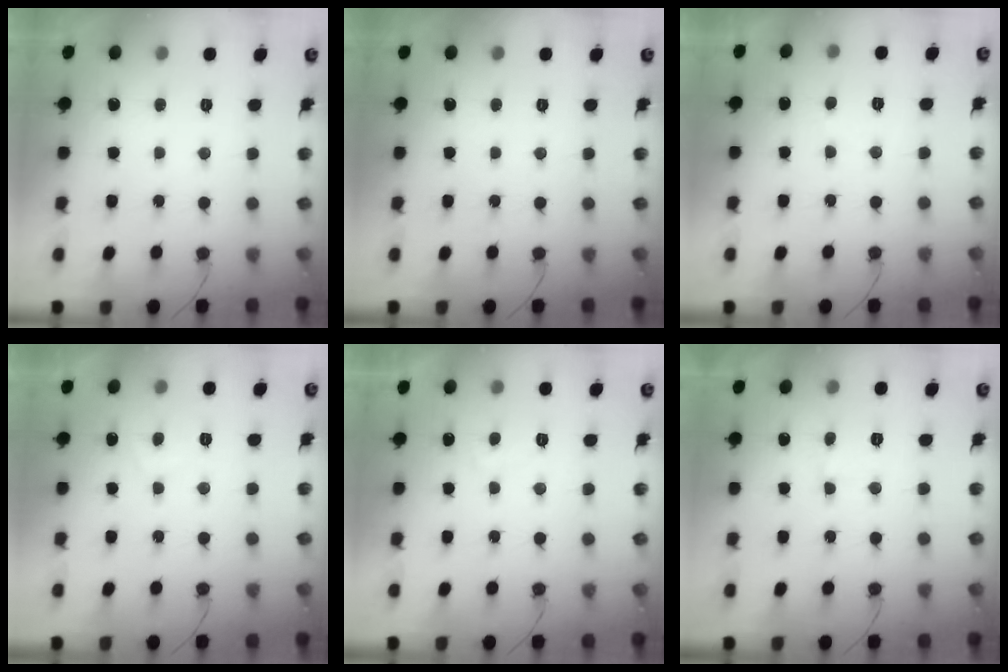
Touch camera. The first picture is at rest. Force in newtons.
{"total": 0.0}
{"total": 1.5, "press": 1.5, "slide": 0.4}
{"total": 2.3, "press": 2.2, "slide": 0.8}
{"total": 3.4, "press": 3.3, "slide": 0.8}
{"total": 3.0, "press": 3.0, "slide": 0.3}